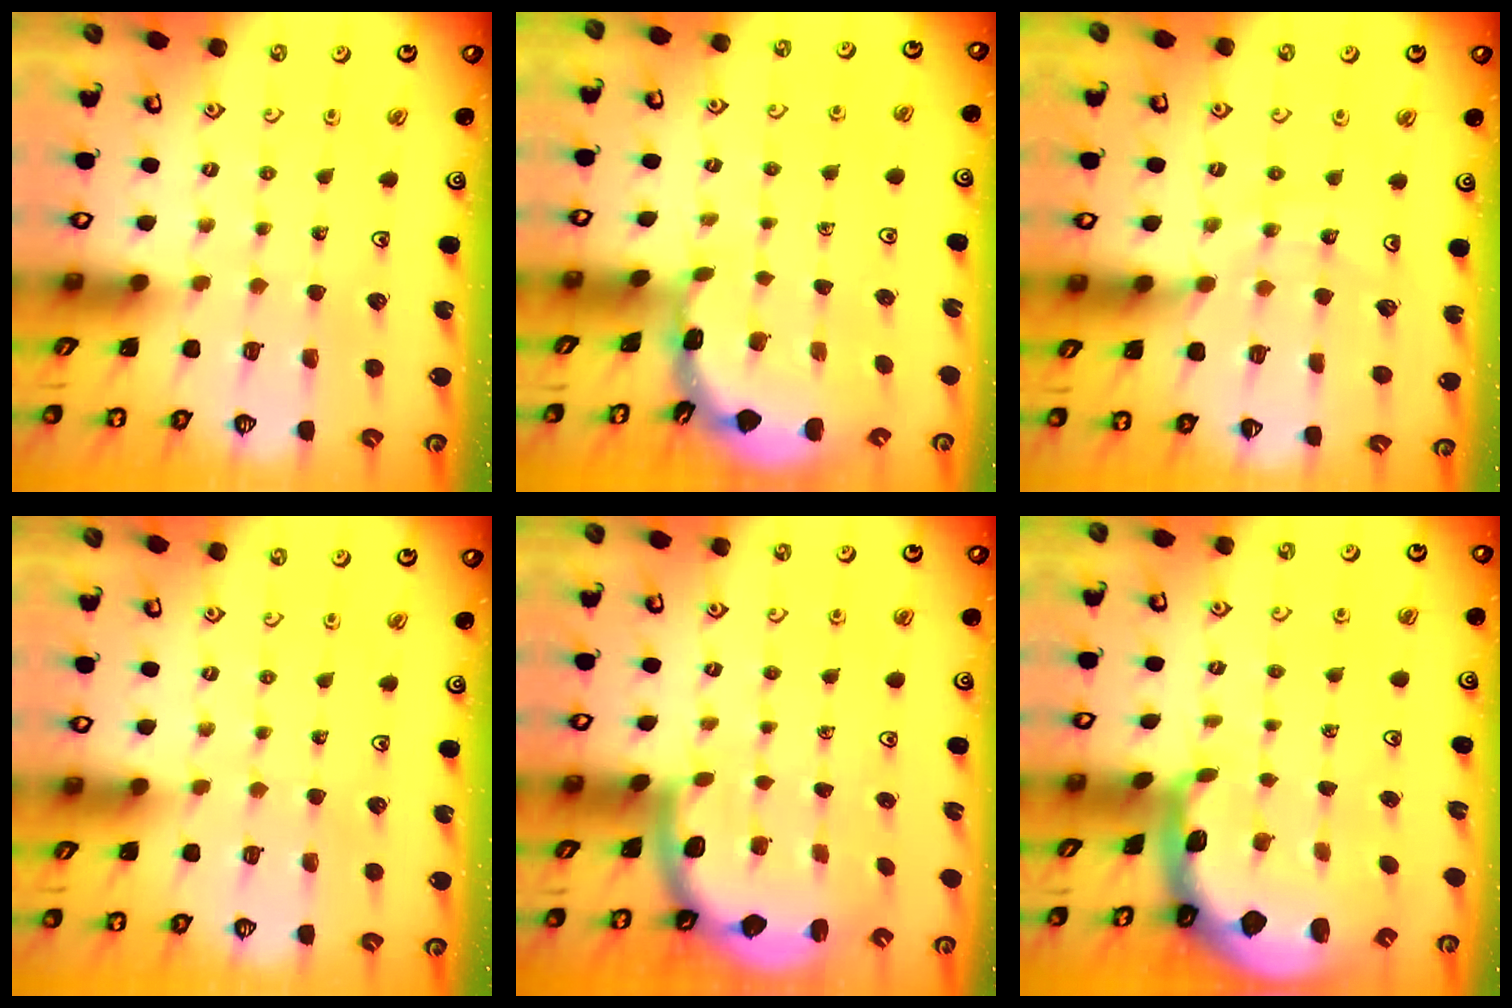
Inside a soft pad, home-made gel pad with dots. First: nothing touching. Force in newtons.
{"total": 1.8, "press": 1.8, "slide": 0.1}
{"total": 10.6, "press": 10.6, "slide": 0.9}
{"total": 0.0}
{"total": 2.5, "press": 2.2, "slide": 1.1}
{"total": 1.6, "press": 1.5, "slide": 0.4}